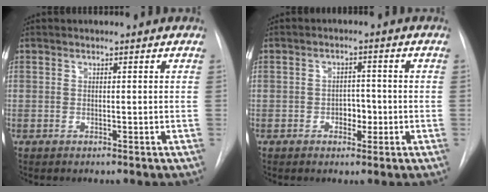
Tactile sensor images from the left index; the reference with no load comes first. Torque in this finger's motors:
{"motor_torque": [0.05, 0.02, 0.02, 0.01]}